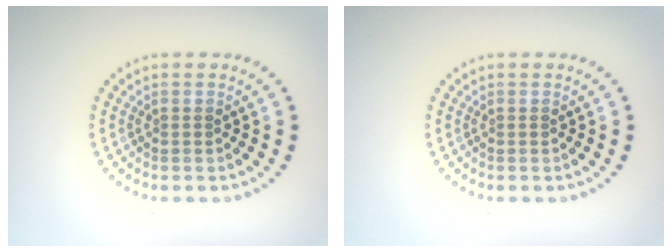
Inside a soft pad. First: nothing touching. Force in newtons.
{"total": 0.0}